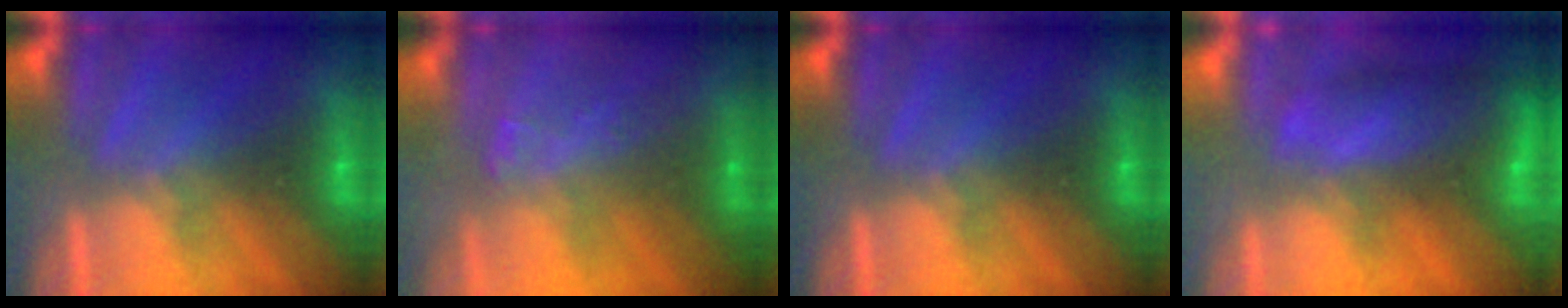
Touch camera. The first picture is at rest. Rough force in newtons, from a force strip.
{"total": 2.2}
{"total": 0.0}
{"total": 8.9}